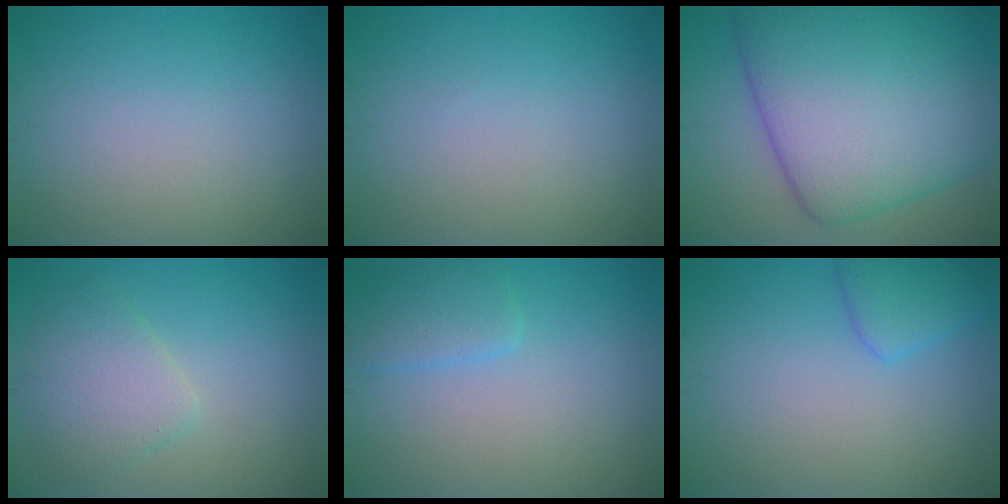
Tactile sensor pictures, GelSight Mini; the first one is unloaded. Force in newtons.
{"total": 0.0}
{"total": 14.7, "press": 14.7, "slide": 0.5}
{"total": 3.7, "press": 3.7, "slide": 0.2}
{"total": 2.4, "press": 2.3, "slide": 0.2}
{"total": 2.6, "press": 2.6, "slide": 0.2}